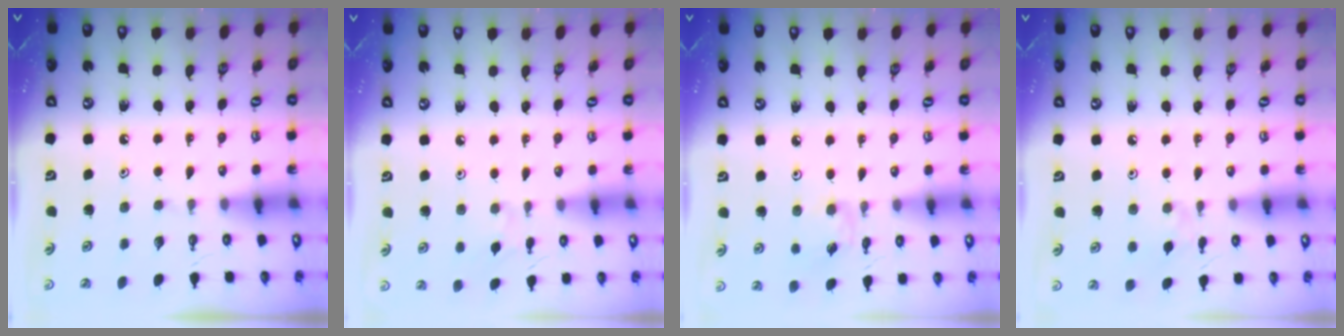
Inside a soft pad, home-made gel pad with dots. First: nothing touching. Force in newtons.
{"total": 2.4, "press": 2.4, "slide": 0.6}
{"total": 2.6, "press": 2.6, "slide": 0.4}
{"total": 2.4, "press": 2.4, "slide": 0.4}